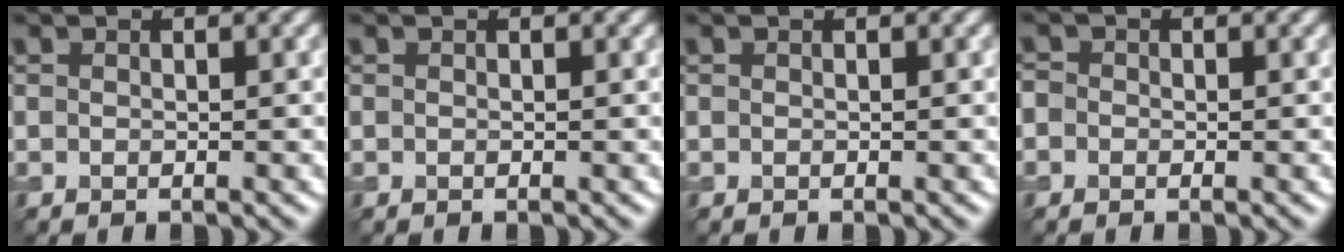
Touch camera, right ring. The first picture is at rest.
{"total": 0.0}
{"total": 0.0}
{"total": 1.0, "force": [-0.2, 1.0, 0.2], "torque": [-0.002, -0.002, -0.011]}